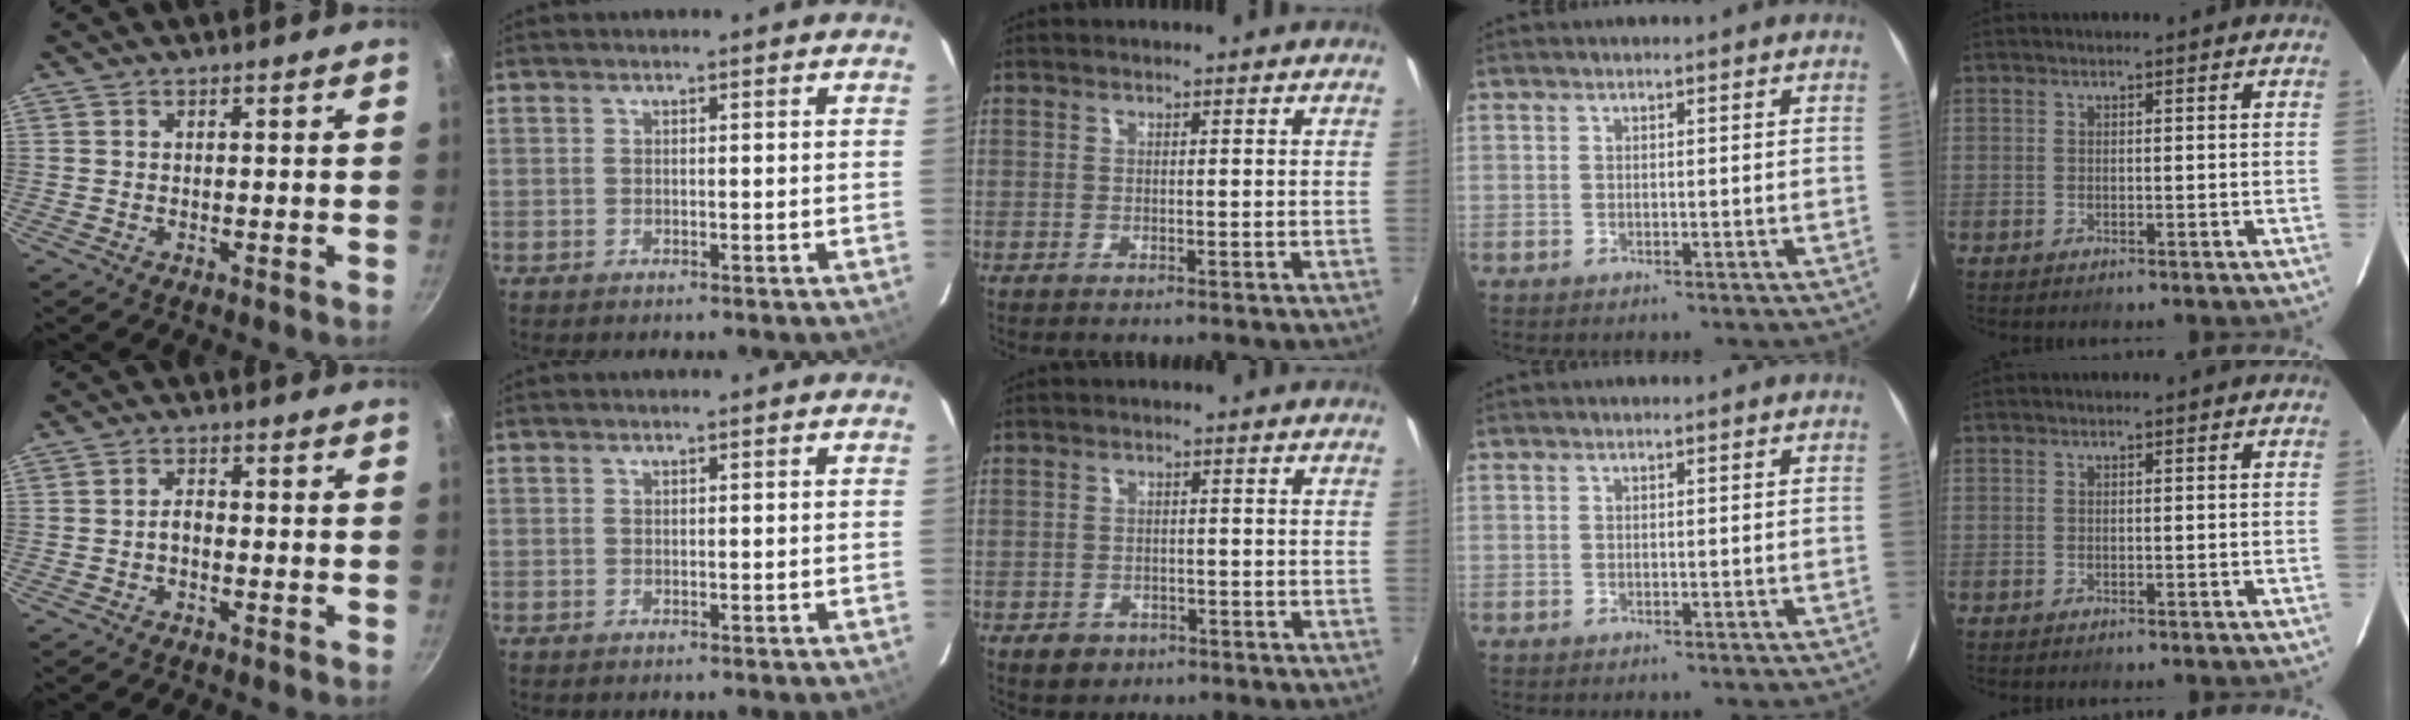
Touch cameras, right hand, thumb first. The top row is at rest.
{"thumb": {"total": 2.0, "force": [-0.8, 1.1, 1.4], "torque": [-0.018, 0.016, -0.017]}, "middle": {"total": 3.7, "force": [-2.1, 2.8, 1.2], "torque": [-0.033, -0.002, -0.028]}}